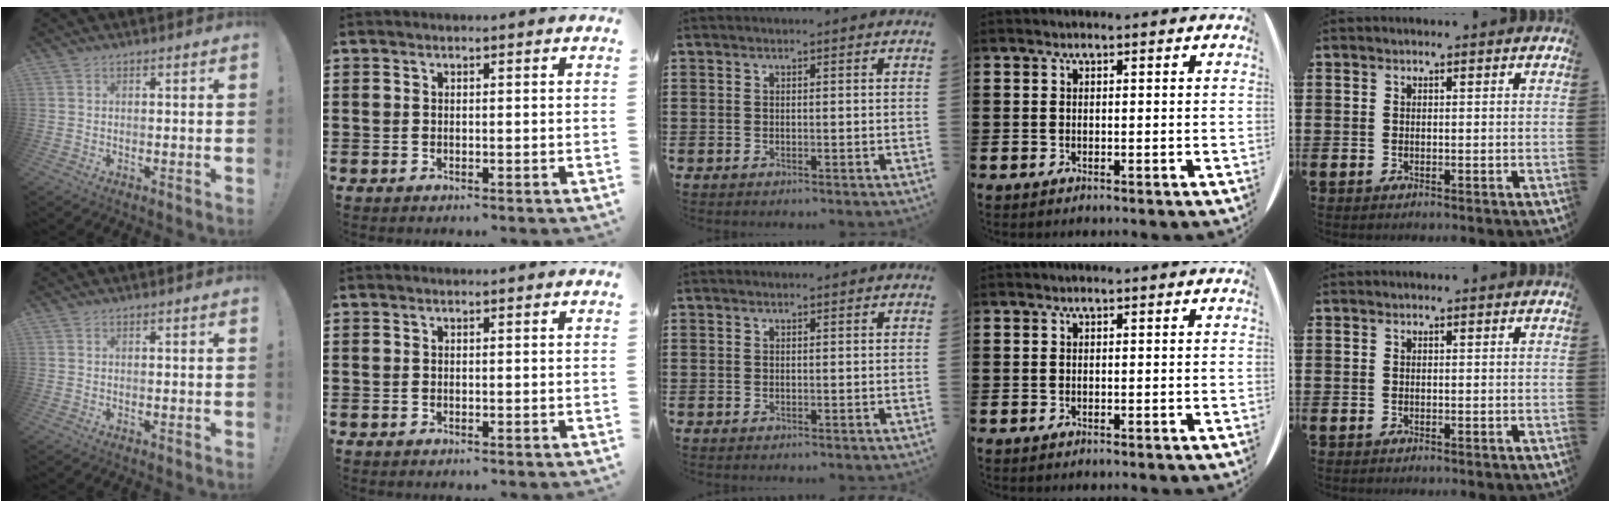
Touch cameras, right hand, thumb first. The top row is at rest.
{}